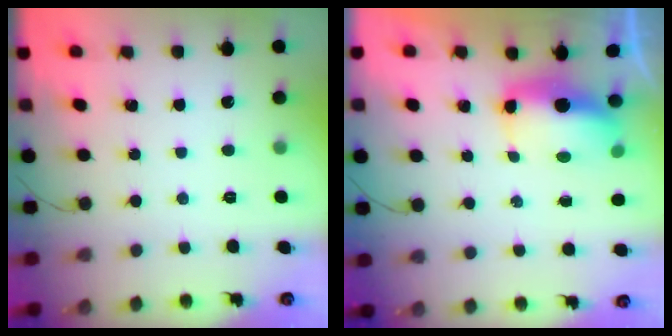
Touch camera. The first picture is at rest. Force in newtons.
{"total": 7.0, "press": 6.9, "slide": 1.5}